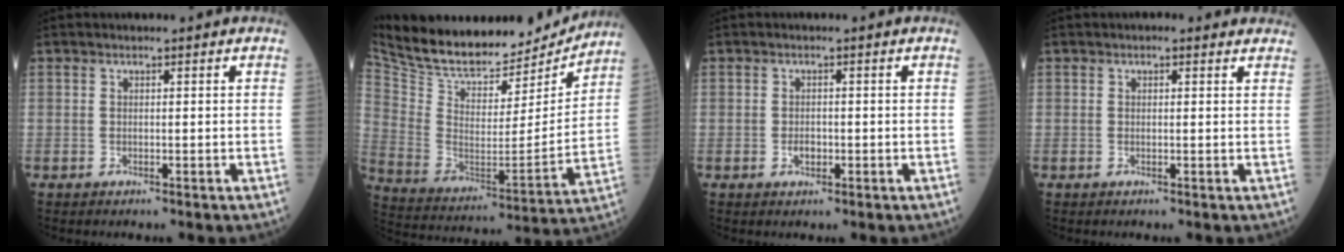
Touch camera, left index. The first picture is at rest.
{"total": 22.5, "force": [20.4, 6.8, 6.8], "torque": [-0.136, -0.016, 0.326]}
{"total": 1.6, "force": [-0.6, 1.0, 1.0], "torque": [-0.018, 0.003, -0.007]}
{"total": 1.7, "force": [1.5, 0.6, 0.4], "torque": [-0.007, 0.000, 0.000]}